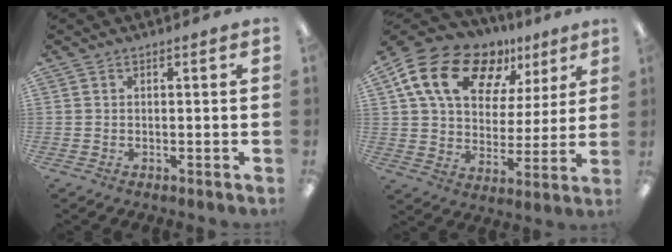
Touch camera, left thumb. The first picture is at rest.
{"total": 19.3, "force": [10.9, 12.1, 10.3], "torque": [-0.183, -0.046, 0.199]}